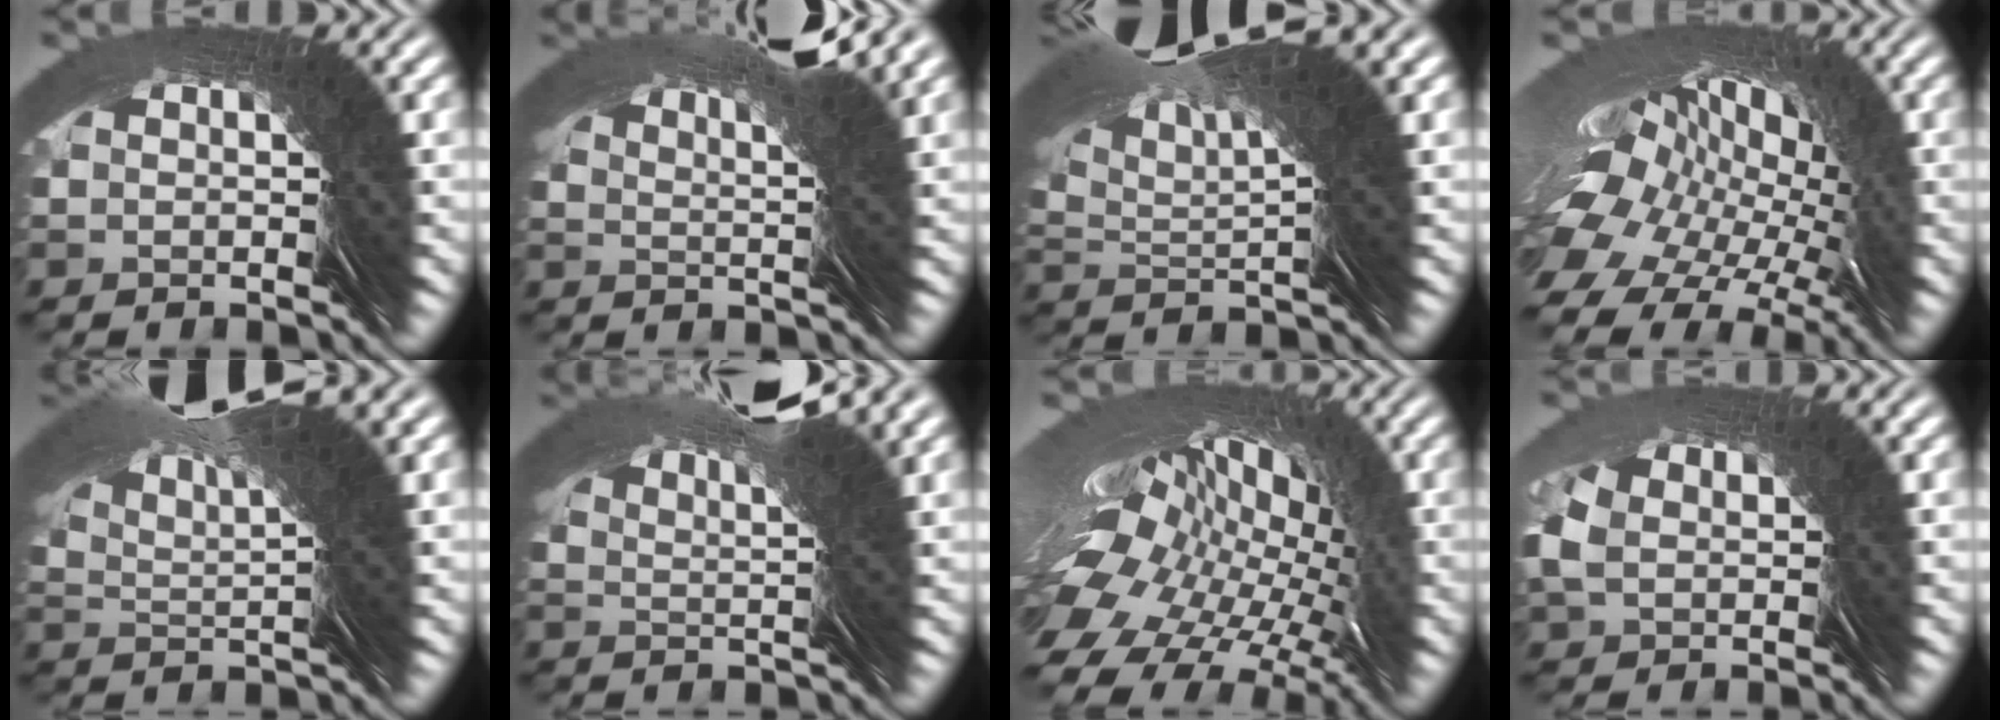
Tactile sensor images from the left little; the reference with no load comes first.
{"total": 6.5, "force": [4.5, -4.7, 0.3], "torque": [-0.004, 0.053, 0.064]}
{"total": 8.1, "force": [5.4, -0.9, 6.0], "torque": [-0.089, 0.057, 0.077]}
{"total": 7.7, "force": [2.8, 5.3, 4.9], "torque": [-0.063, 0.017, 0.035]}
{"total": 8.1, "force": [6.1, -1.3, 5.2], "torque": [-0.086, 0.058, 0.087]}
{"total": 6.8, "force": [5.2, -3.7, 2.3], "torque": [-0.040, 0.058, 0.073]}
{"total": 8.8, "force": [2.9, 6.3, 5.5], "torque": [-0.086, 0.009, 0.041]}
{"total": 1.1, "force": [1.0, -0.3, -0.5], "torque": [0.016, 0.015, 0.013]}